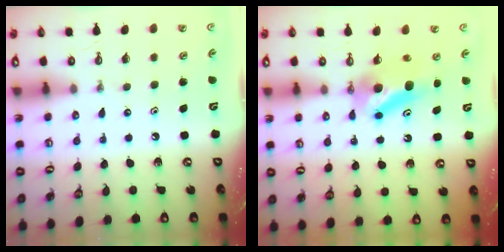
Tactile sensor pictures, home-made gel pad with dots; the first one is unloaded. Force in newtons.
{"total": 7.3, "press": 6.8, "slide": 2.7}